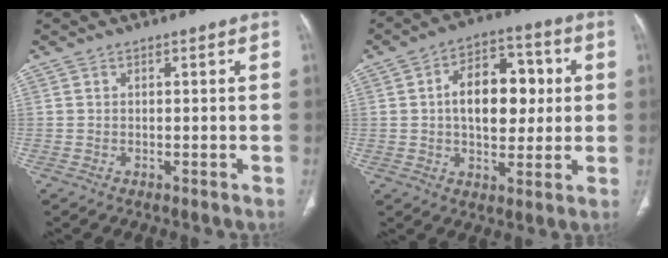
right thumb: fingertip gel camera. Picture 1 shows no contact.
{"total": 14.1, "force": [1.6, 8.6, 11.0], "torque": [-0.130, 0.019, 0.021]}